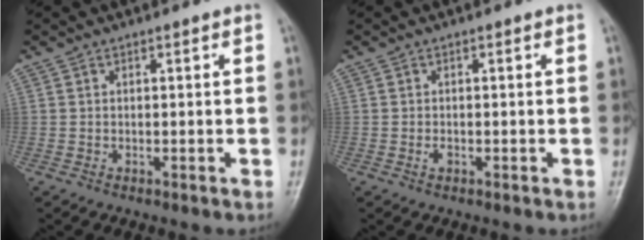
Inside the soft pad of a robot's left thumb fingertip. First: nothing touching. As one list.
[{"total": 0.9, "force": [-0.3, 0.5, 0.6], "torque": [-0.009, 0.000, -0.006]}]